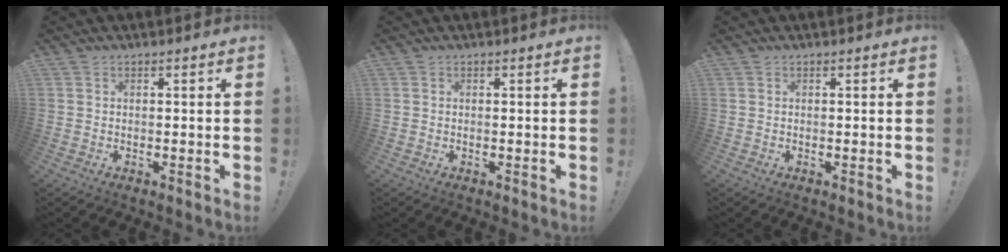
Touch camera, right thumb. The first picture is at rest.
{"total": 0.0}
{"total": 0.0}